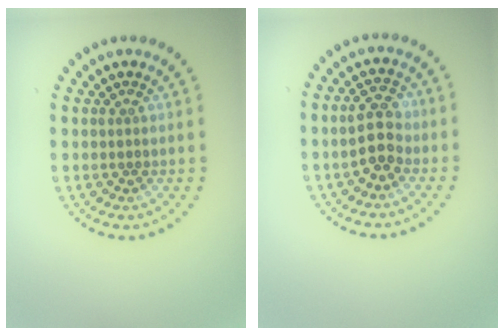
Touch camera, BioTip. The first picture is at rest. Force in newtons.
{"total": 3.2, "press": 3.1, "slide": 0.5}